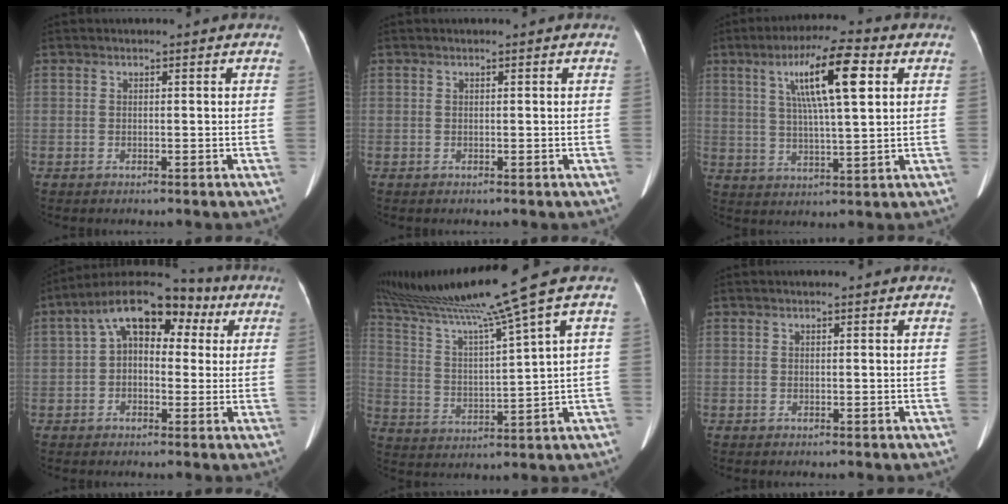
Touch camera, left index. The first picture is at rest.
{"total": 0.0}
{"total": 11.9, "force": [4.2, 1.5, 11.0], "torque": [-0.194, 0.018, 0.072]}
{"total": 12.2, "force": [4.1, 6.8, 9.3], "torque": [-0.147, 0.063, 0.061]}
{"total": 15.0, "force": [11.8, -4.1, 8.3], "torque": [-0.148, -0.028, 0.209]}
{"total": 1.4, "force": [1.2, 0.3, 0.7], "torque": [-0.010, 0.016, 0.015]}